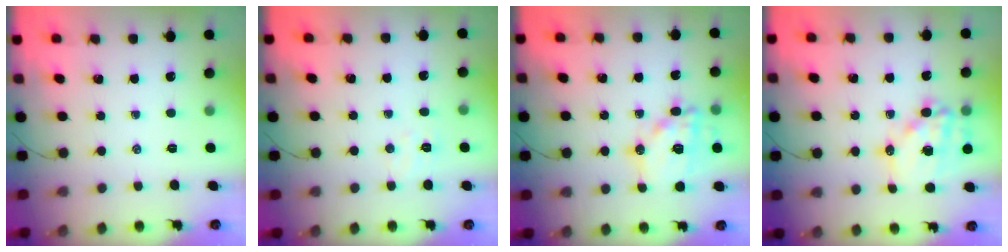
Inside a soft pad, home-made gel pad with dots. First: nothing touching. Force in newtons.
{"total": 5.0, "press": 4.8, "slide": 1.2}
{"total": 15.3, "press": 15.1, "slide": 2.4}
{"total": 14.0, "press": 13.8, "slide": 2.8}